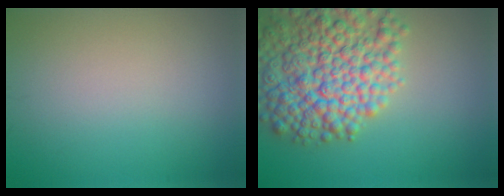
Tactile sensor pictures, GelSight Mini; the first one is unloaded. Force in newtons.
{"total": 10.3, "press": 10.3, "slide": 0.5}